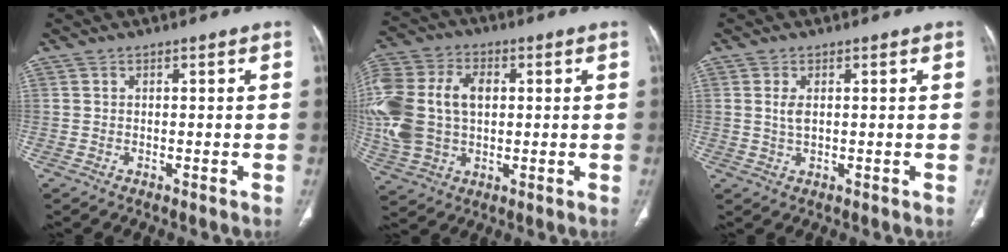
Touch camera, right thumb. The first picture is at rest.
{"total": 22.0, "force": [1.9, 15.2, 15.8], "torque": [-0.383, 0.019, 0.046]}
{"total": 2.5, "force": [0.5, 1.2, 2.1], "torque": [-0.048, -0.002, 0.013]}